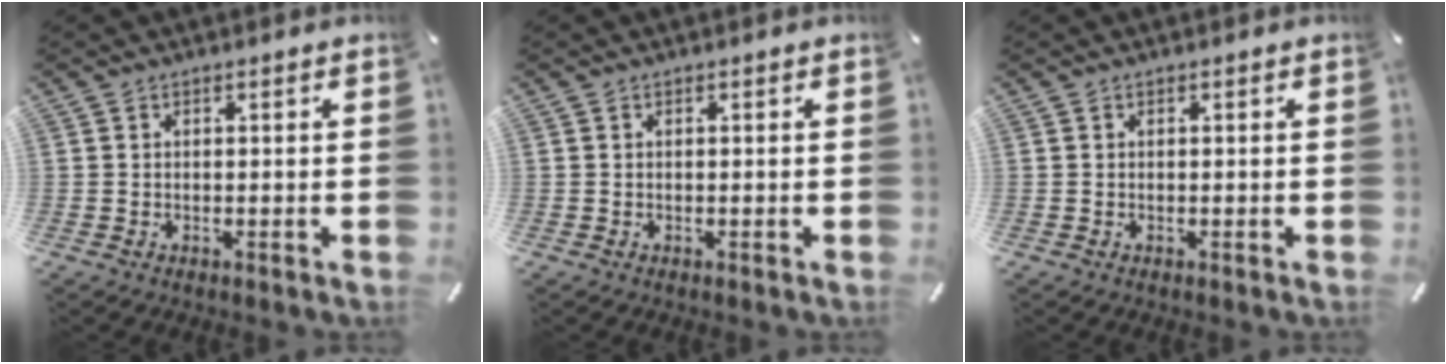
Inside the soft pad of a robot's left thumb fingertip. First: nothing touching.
{"total": 0.0}
{"total": 0.0}